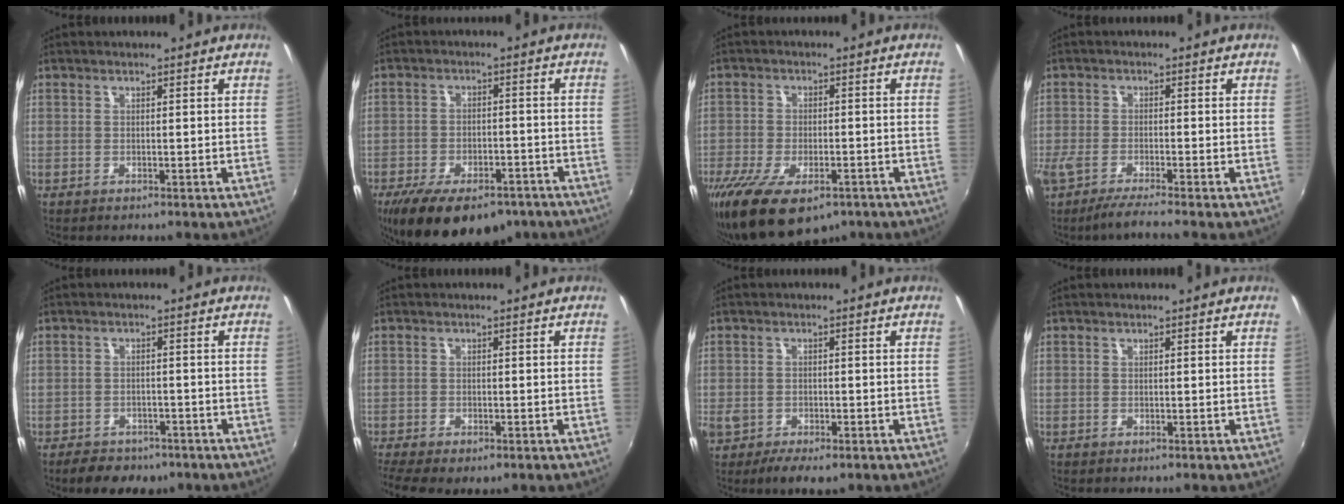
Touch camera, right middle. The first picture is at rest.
{"total": 17.8, "force": [-12.6, 7.7, 10.0], "torque": [-0.197, -0.028, -0.179]}
{"total": 13.1, "force": [-8.3, 5.7, 8.4], "torque": [-0.182, -0.043, -0.135]}
{"total": 5.5, "force": [-4.5, -0.3, 3.1], "torque": [-0.075, -0.024, -0.087]}
{"total": 6.9, "force": [-5.3, 3.5, 2.7], "torque": [-0.066, -0.007, -0.073]}
{"total": 7.2, "force": [-5.1, 2.1, 4.5], "torque": [-0.108, -0.039, -0.086]}
{"total": 6.5, "force": [-3.6, 3.5, 4.1], "torque": [-0.098, -0.025, -0.063]}
{"total": 0.0}